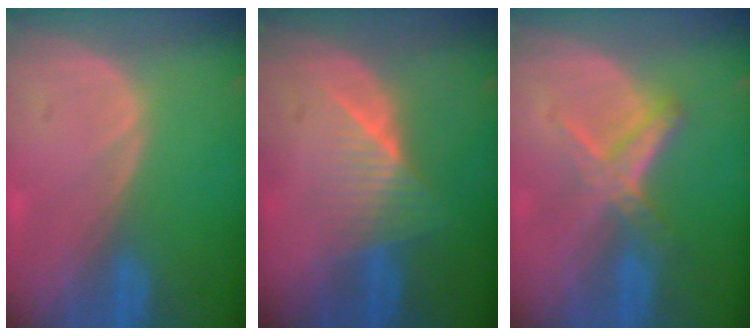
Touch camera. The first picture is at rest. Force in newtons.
{"total": 6.3, "press": 5.5, "slide": 3.0}
{"total": 5.8, "press": 5.4, "slide": 1.9}